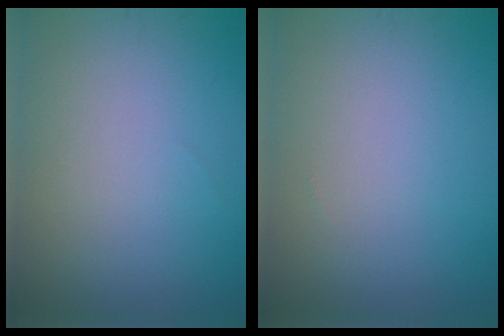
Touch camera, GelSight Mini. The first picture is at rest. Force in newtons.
{"total": 0.0}